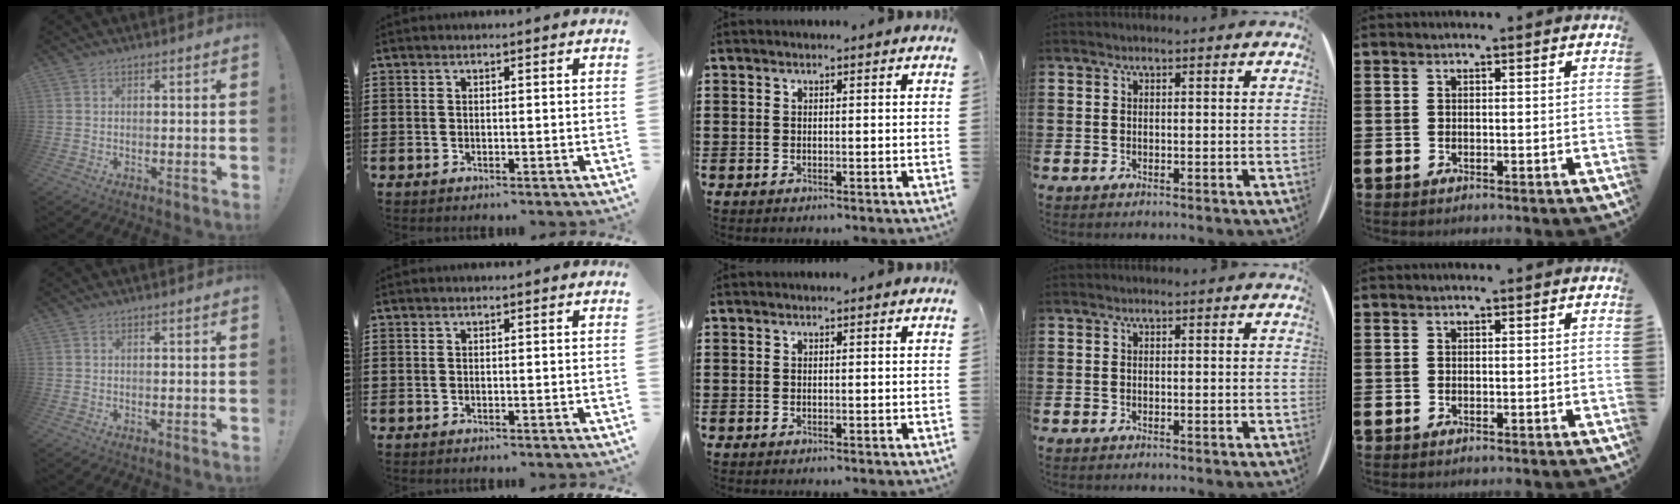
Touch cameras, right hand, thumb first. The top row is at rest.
{}